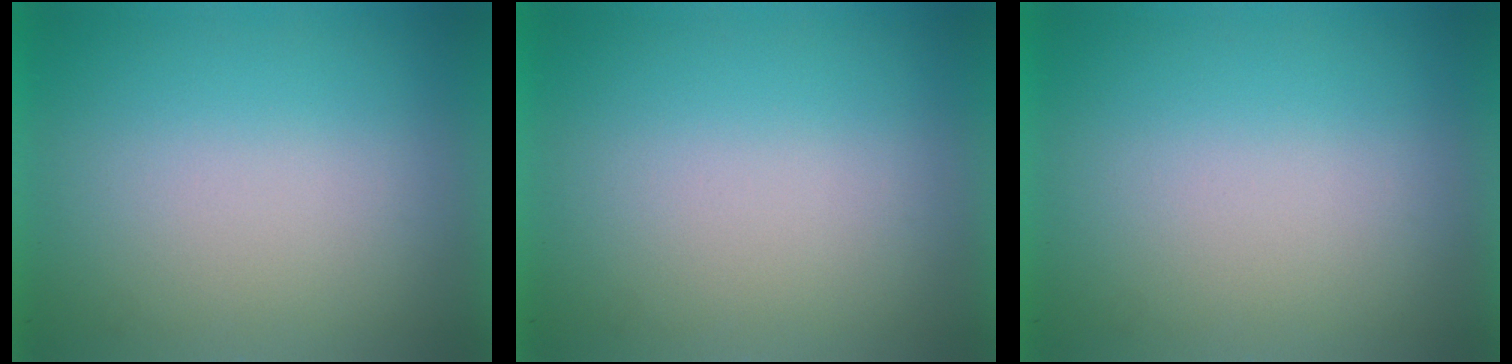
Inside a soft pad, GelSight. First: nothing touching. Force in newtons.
{"total": 0.0}
{"total": 0.0}